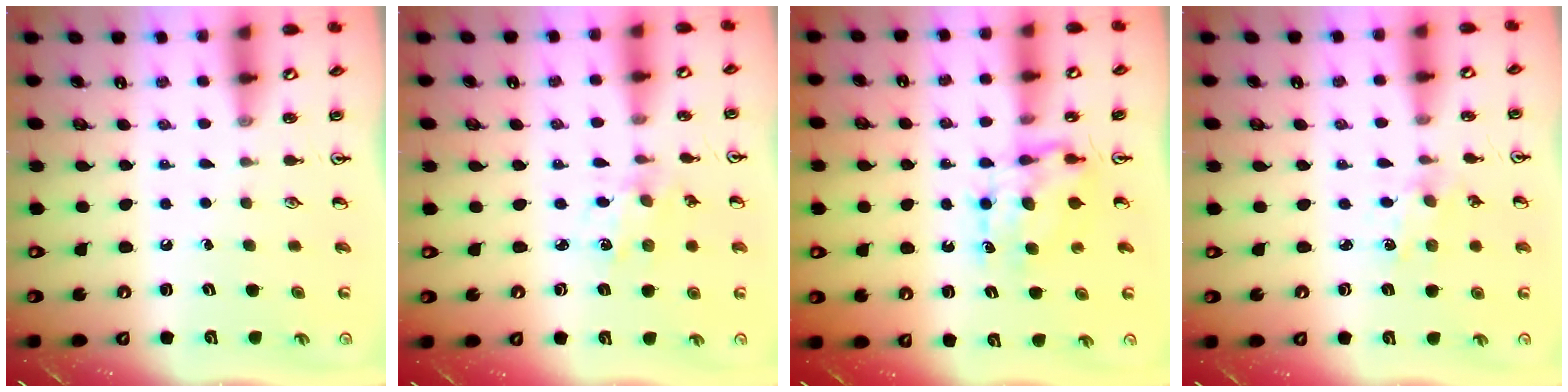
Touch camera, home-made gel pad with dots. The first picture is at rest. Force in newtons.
{"total": 1.6, "press": 1.6, "slide": 0.2}
{"total": 7.2, "press": 7.2, "slide": 0.7}
{"total": 2.0, "press": 2.0, "slide": 0.4}